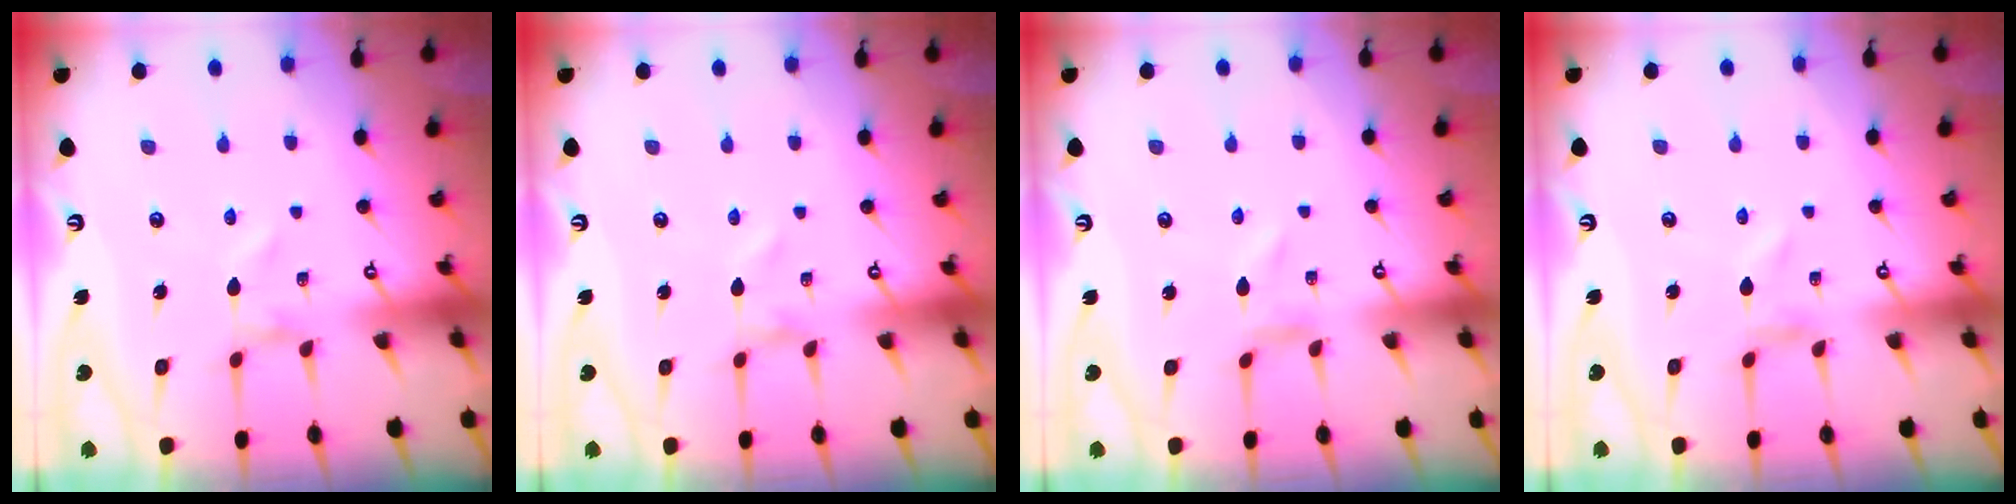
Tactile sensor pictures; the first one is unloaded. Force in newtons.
{"total": 0.0}
{"total": 0.0}
{"total": 0.0}